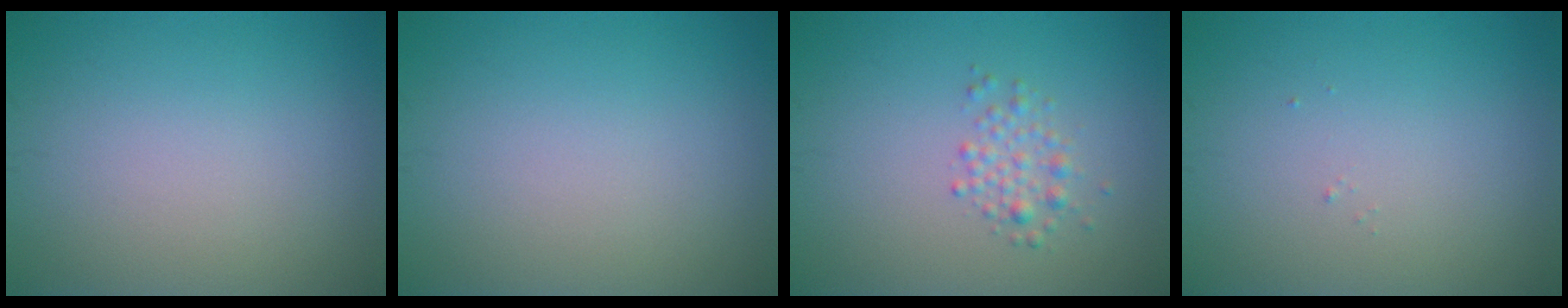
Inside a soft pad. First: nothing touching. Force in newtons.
{"total": 0.0}
{"total": 1.8, "press": 1.8, "slide": 0.1}
{"total": 0.0}